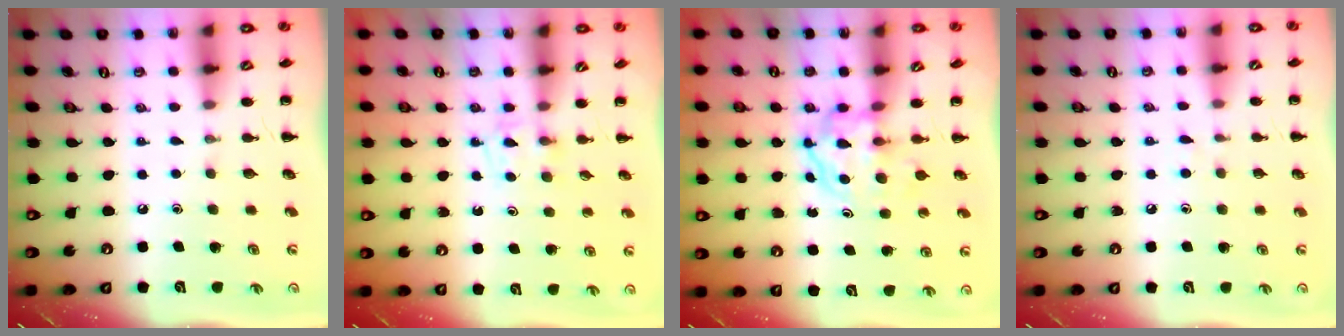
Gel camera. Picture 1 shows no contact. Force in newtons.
{"total": 3.3, "press": 3.1, "slide": 1.1}
{"total": 3.9, "press": 3.9, "slide": 0.4}
{"total": 3.5, "press": 3.1, "slide": 1.6}